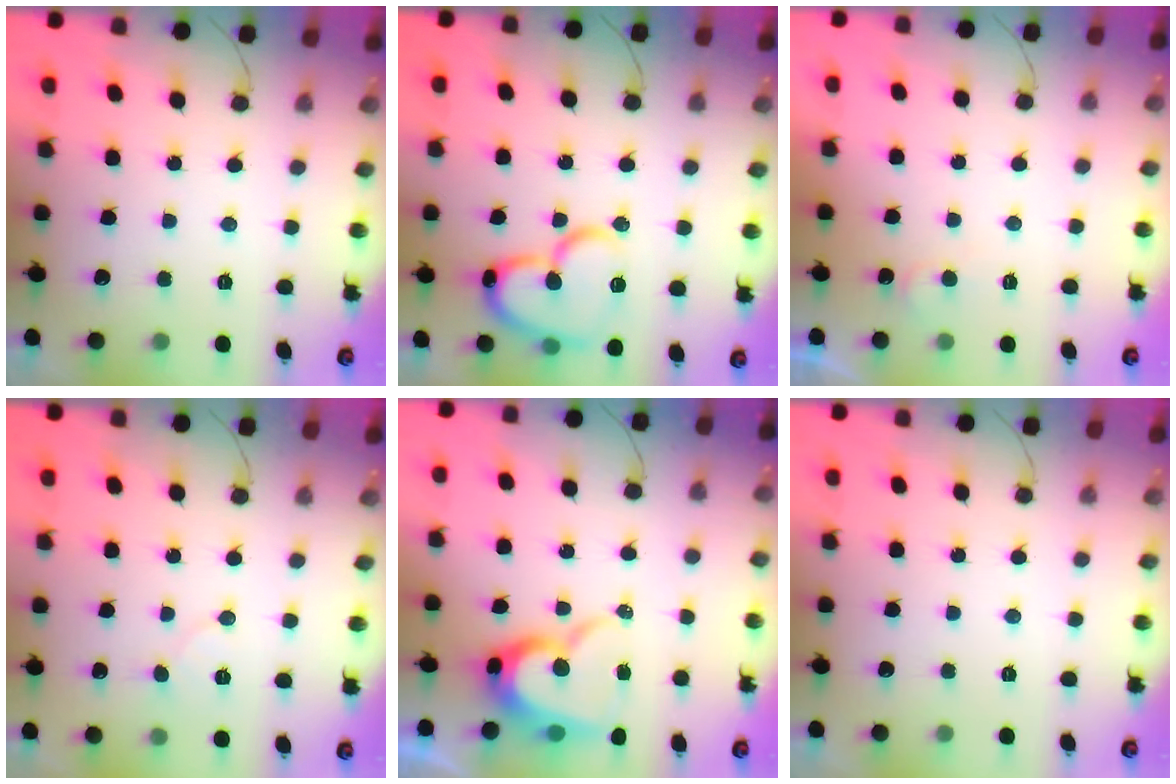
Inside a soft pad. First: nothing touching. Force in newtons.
{"total": 17.2, "press": 17.1, "slide": 1.5}
{"total": 3.2, "press": 3.2, "slide": 0.3}
{"total": 5.4, "press": 5.4, "slide": 0.5}
{"total": 14.1, "press": 14.0, "slide": 1.5}
{"total": 0.0}